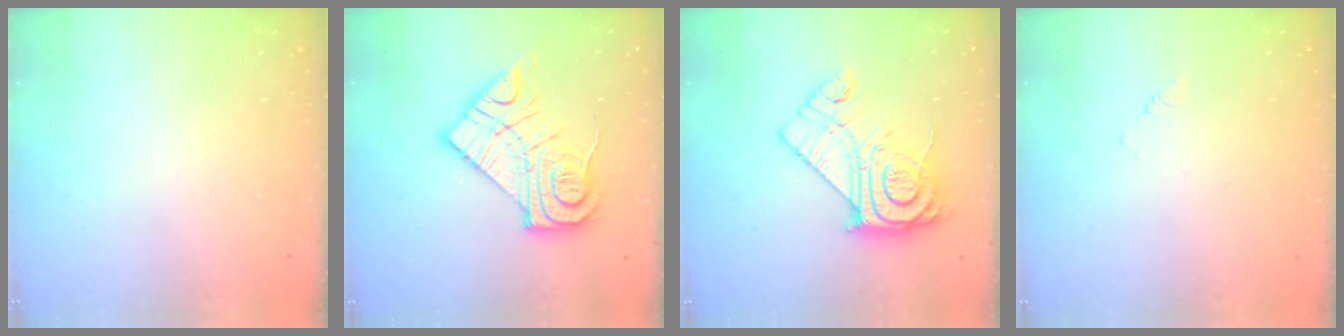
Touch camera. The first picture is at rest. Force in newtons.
{"total": 17.7, "press": 17.6, "slide": 1.1}
{"total": 15.9, "press": 15.9, "slide": 1.1}
{"total": 1.7, "press": 1.6, "slide": 0.3}